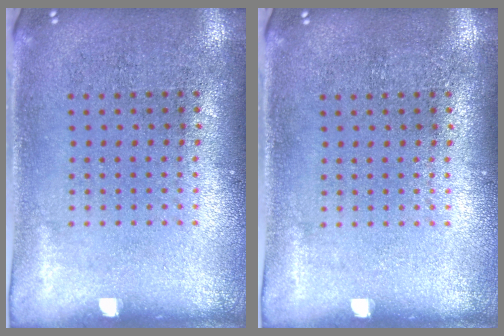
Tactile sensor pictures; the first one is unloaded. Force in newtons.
{"total": 0.0}